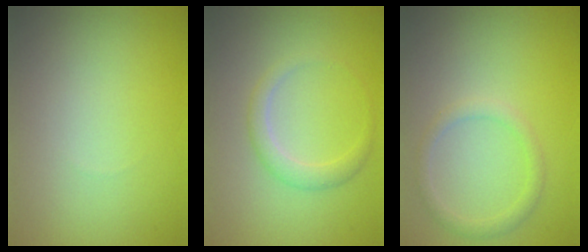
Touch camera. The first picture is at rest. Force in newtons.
{"total": 1.8, "press": 1.8, "slide": 0.1}
{"total": 1.5, "press": 1.5, "slide": 0.1}